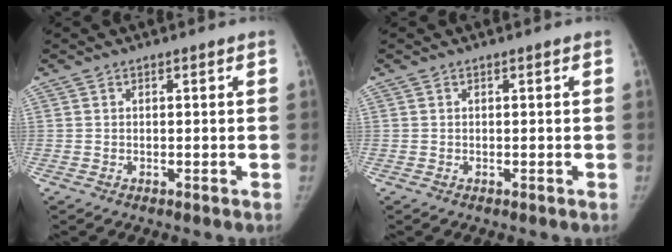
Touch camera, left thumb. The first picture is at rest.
{"total": 0.0}